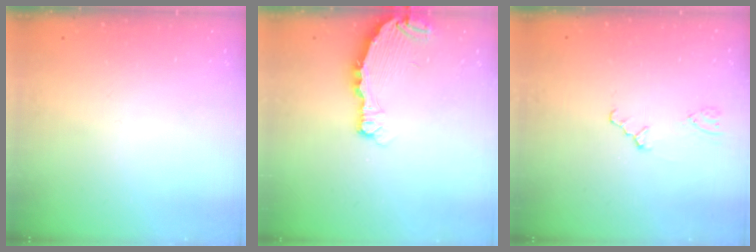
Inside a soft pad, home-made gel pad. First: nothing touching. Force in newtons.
{"total": 4.2, "press": 4.2, "slide": 0.4}
{"total": 0.0}